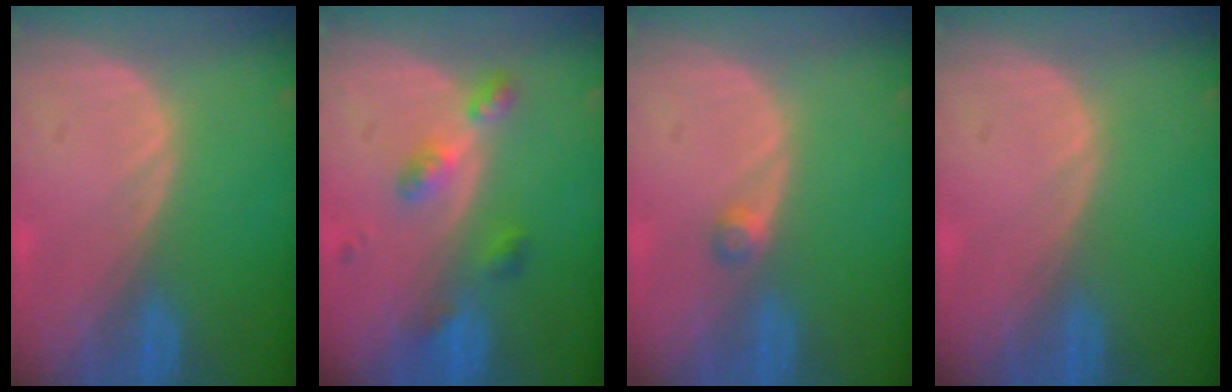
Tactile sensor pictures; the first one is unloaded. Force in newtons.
{"total": 4.6, "press": 4.3, "slide": 1.7}
{"total": 1.6, "press": 1.4, "slide": 0.9}
{"total": 0.0}